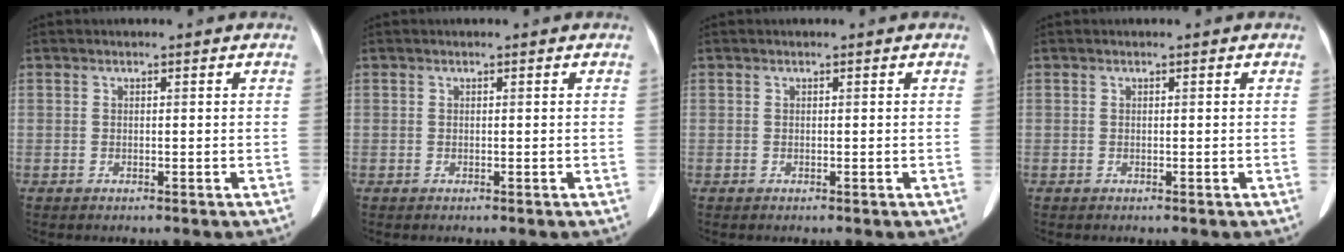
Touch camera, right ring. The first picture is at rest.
{"total": 0.0}
{"total": 0.0}
{"total": 0.0}